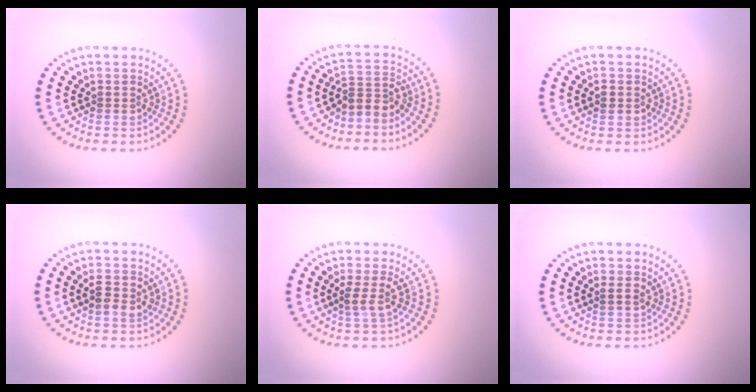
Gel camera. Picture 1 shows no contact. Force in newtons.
{"total": 2.5, "press": 1.8, "slide": 1.7}
{"total": 1.4, "press": 1.4, "slide": 0.2}
{"total": 2.0, "press": 2.0, "slide": 0.3}
{"total": 1.8, "press": 1.5, "slide": 1.0}
{"total": 0.7, "press": 0.5, "slide": 0.5}